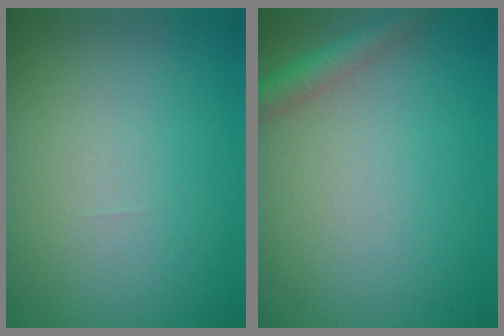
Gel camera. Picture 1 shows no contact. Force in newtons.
{"total": 2.6, "press": 2.6, "slide": 0.1}